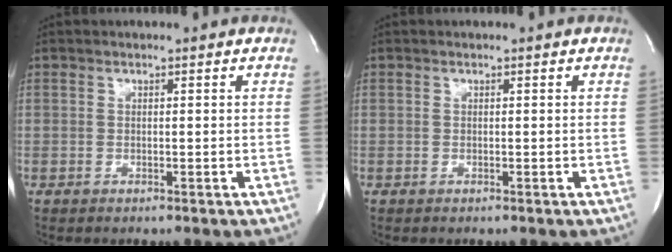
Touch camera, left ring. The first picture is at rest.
{"total": 0.0}